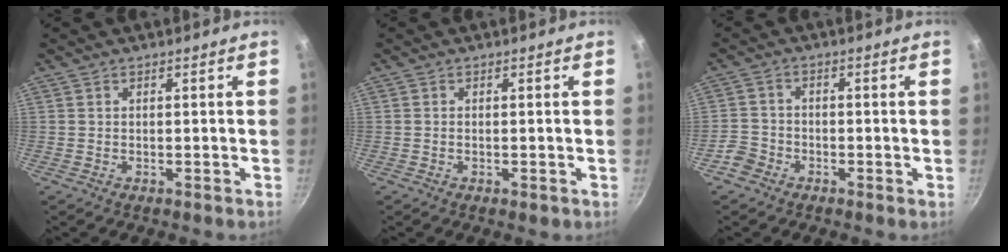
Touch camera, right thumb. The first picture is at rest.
{"total": 1.0, "force": [-0.4, 0.4, 0.9], "torque": [-0.014, -0.001, -0.007]}
{"total": 3.6, "force": [-2.3, 2.5, 1.1], "torque": [-0.014, 0.028, -0.047]}